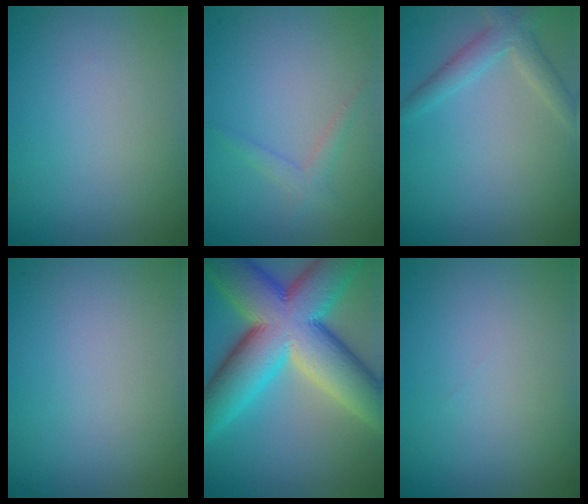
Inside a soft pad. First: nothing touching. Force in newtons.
{"total": 1.3, "press": 1.3, "slide": 0.1}
{"total": 2.7, "press": 2.7, "slide": 0.3}
{"total": 0.0}
{"total": 15.5, "press": 15.4, "slide": 0.5}
{"total": 0.0}